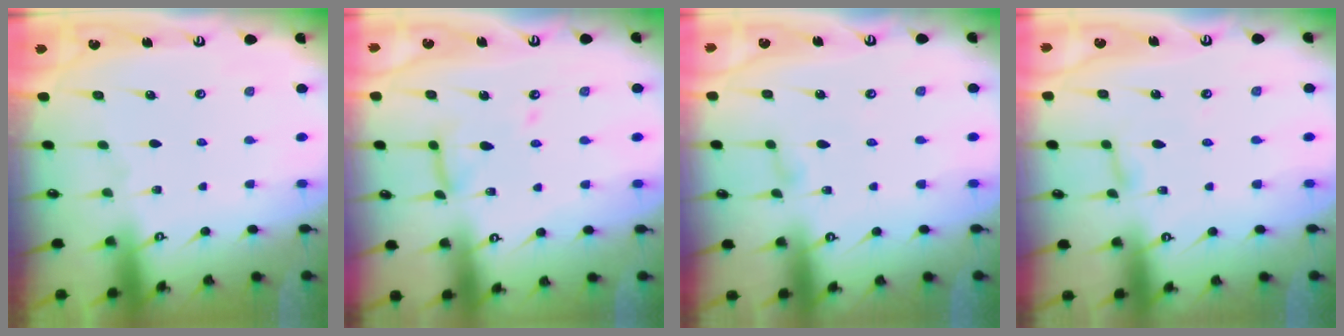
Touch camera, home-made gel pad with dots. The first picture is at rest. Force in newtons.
{"total": 11.1, "press": 11.1, "slide": 0.9}
{"total": 4.7, "press": 4.7, "slide": 0.5}
{"total": 3.9, "press": 3.9, "slide": 0.3}